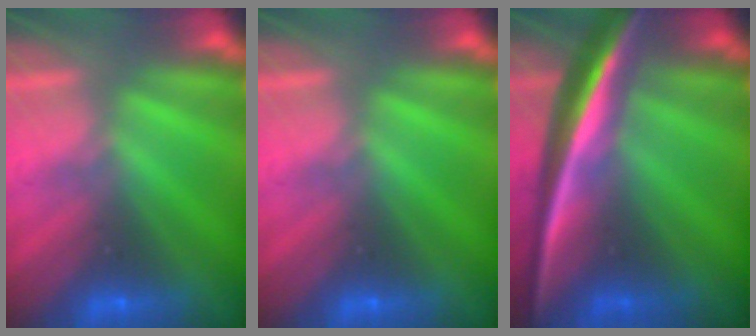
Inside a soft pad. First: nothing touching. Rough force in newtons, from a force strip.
{"total": 0.0}
{"total": 8.8}